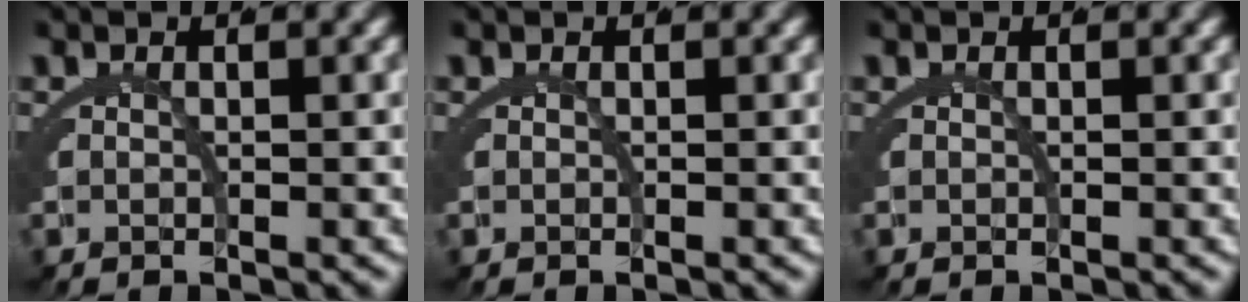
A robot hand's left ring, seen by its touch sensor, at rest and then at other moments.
{"total": 0.0}
{"total": 0.0}